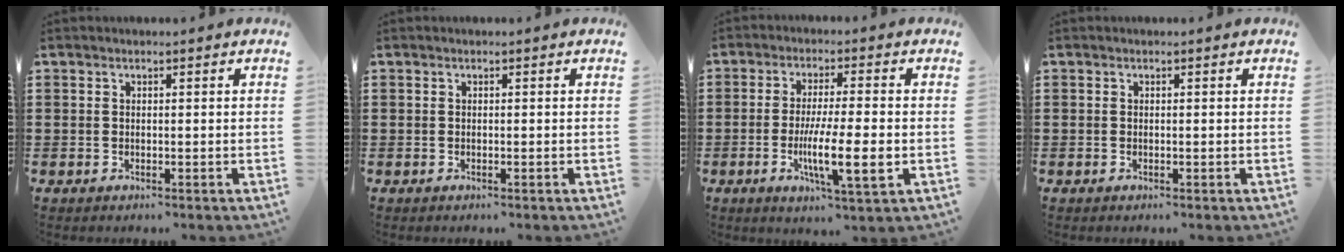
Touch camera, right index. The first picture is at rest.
{"total": 0.0}
{"total": 10.0, "force": [-2.1, 1.4, 9.6], "torque": [-0.178, -0.017, -0.036]}
{"total": 0.0}